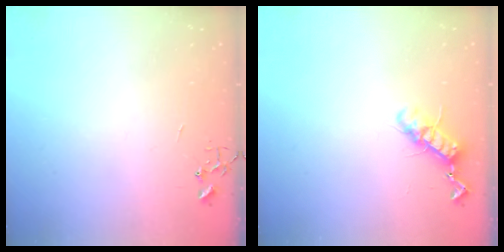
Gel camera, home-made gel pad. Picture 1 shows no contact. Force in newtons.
{"total": 11.1, "press": 11.1, "slide": 0.3}